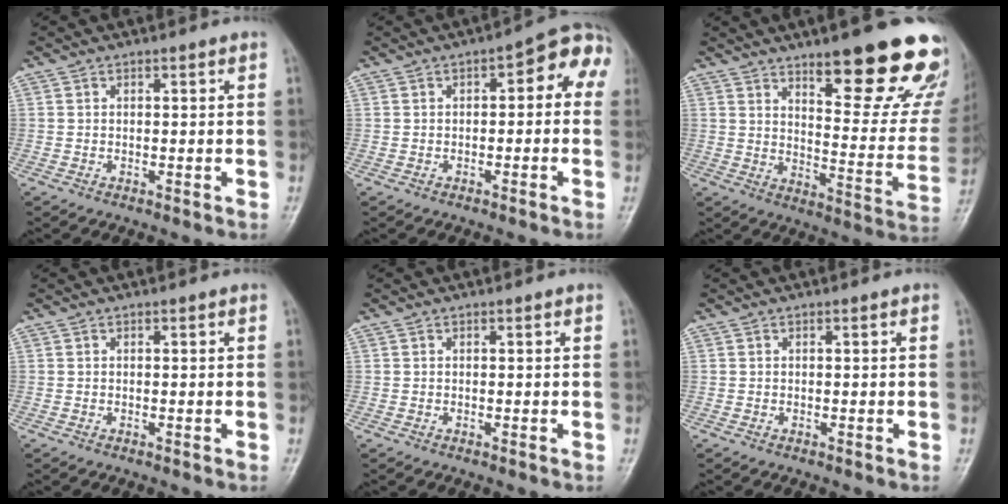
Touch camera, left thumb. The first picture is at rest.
{"total": 7.4, "force": [0.6, 3.6, 6.4], "torque": [-0.051, 0.038, -0.006]}
{"total": 22.6, "force": [14.7, 6.1, 16.0], "torque": [-0.166, -0.088, 0.201]}
{"total": 0.0}
{"total": 0.0}
{"total": 0.0}